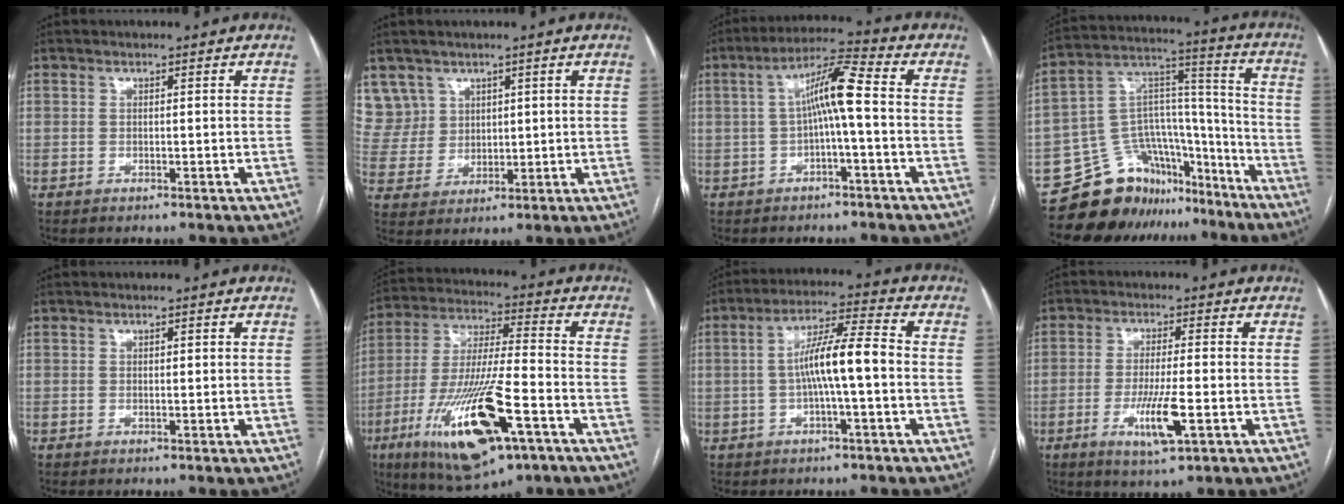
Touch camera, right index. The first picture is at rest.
{"total": 7.3, "force": [4.5, 5.8, -0.2], "torque": [0.003, 0.017, 0.103]}
{"total": 7.6, "force": [-0.2, 0.4, 7.6], "torque": [-0.134, 0.029, -0.005]}
{"total": 15.4, "force": [-12.6, 8.2, 3.2], "torque": [-0.048, 0.085, -0.204]}
{"total": 0.6, "force": [0.2, 0.2, 0.5], "torque": [-0.007, 0.000, 0.003]}
{"total": 20.2, "force": [-9.0, 3.8, 17.7], "torque": [-0.361, -0.033, -0.150]}
{"total": 8.7, "force": [-0.9, 0.6, 8.6], "torque": [-0.155, 0.021, -0.020]}
{"total": 7.3, "force": [-2.5, 0.6, 6.9], "torque": [-0.131, -0.015, -0.040]}